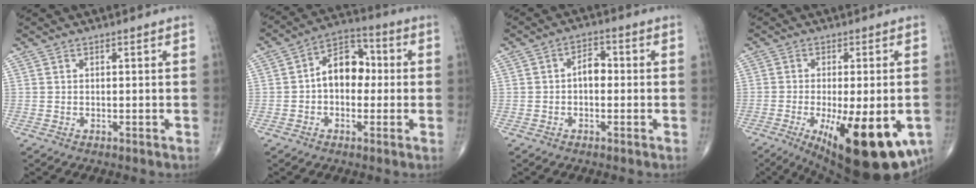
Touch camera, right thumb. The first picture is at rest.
{"total": 9.9, "force": [-0.1, 6.7, 7.2], "torque": [-0.083, 0.032, -0.017]}
{"total": 4.1, "force": [-0.3, 2.6, 3.1], "torque": [-0.034, 0.016, -0.014]}
{"total": 21.4, "force": [-7.6, 7.5, 18.5], "torque": [-0.224, -0.023, -0.093]}